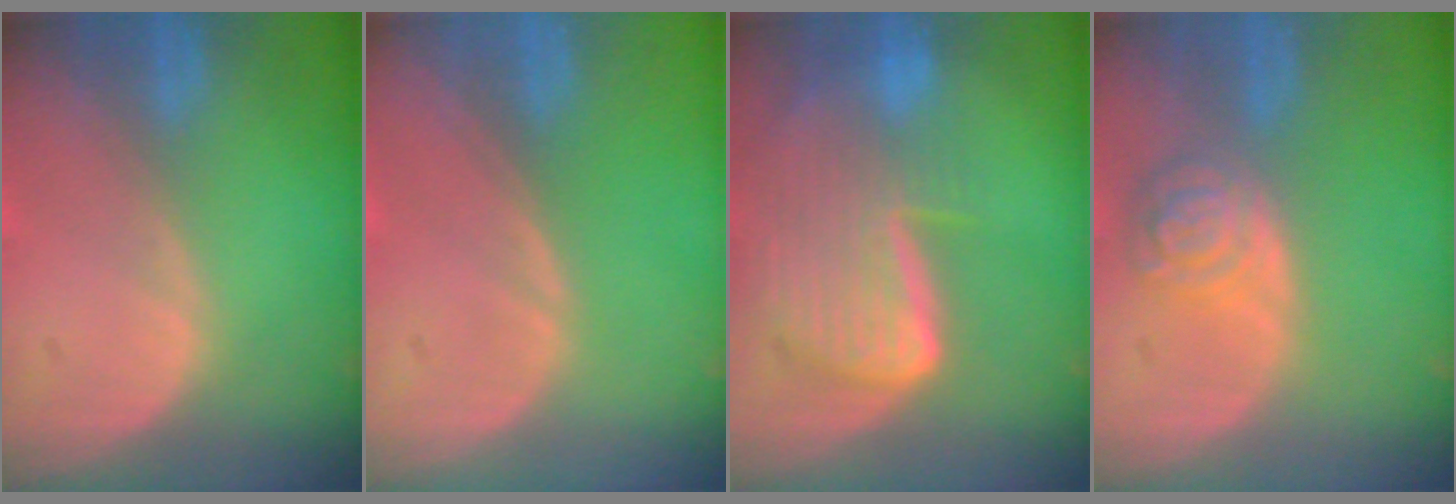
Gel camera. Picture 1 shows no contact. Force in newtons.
{"total": 0.0}
{"total": 9.1, "press": 8.0, "slide": 4.4}
{"total": 5.3, "press": 4.8, "slide": 2.3}